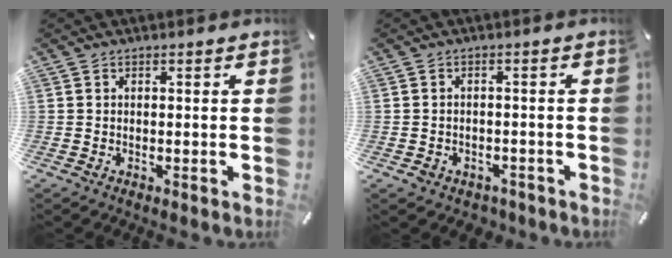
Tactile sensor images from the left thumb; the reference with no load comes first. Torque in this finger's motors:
{"motor_torque": [-0.39, 0.41, -0.13, 0.19, -0.03]}